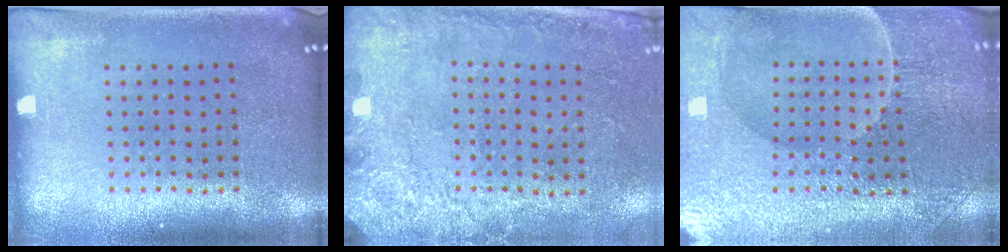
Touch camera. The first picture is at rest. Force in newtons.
{"total": 2.7, "press": 2.0, "slide": 1.8}
{"total": 3.6, "press": 3.6, "slide": 0.2}